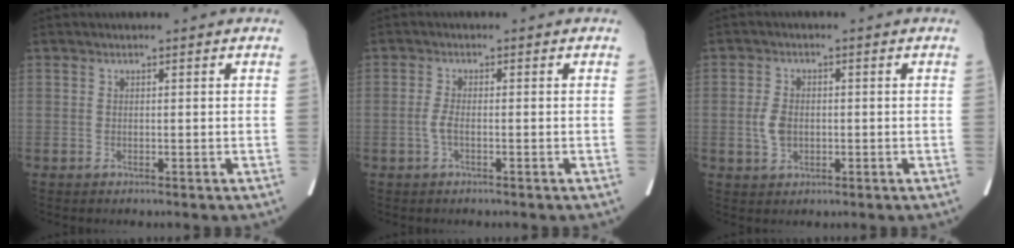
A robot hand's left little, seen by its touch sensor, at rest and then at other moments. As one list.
[{"total": 1.7, "force": [-0.6, 0.5, 1.5], "torque": [-0.039, -0.001, -0.015]}, {"total": 3.5, "force": [-0.5, 2.6, 2.3], "torque": [-0.056, 0.003, -0.007]}]